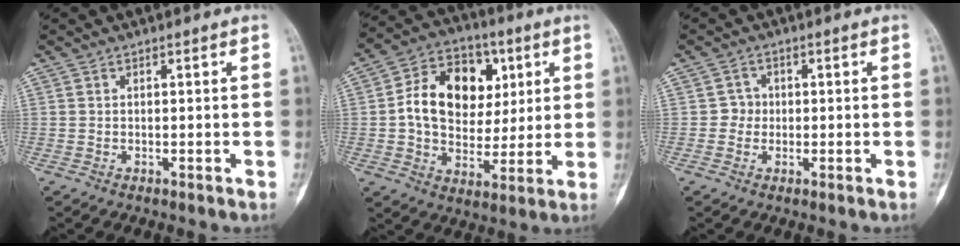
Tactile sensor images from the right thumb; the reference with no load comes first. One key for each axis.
{"total": 17.0, "fx": 3.2, "fy": 12.7, "fz": 10.8, "tx": -0.147, "ty": 0.010, "tz": 0.052}
{"total": 2.5, "fx": -0.2, "fy": 2.4, "fz": 0.5, "tx": 0.012, "ty": 0.010, "tz": -0.010}